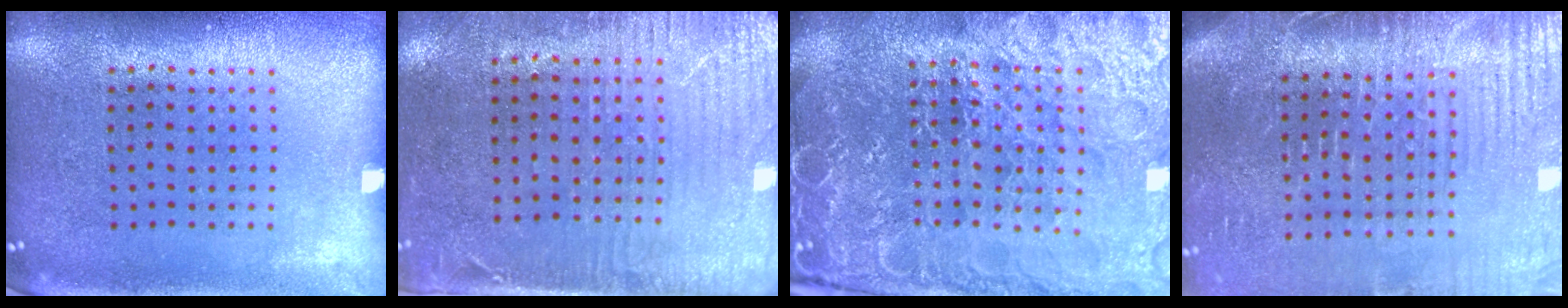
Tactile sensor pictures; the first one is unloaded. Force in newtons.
{"total": 3.1, "press": 2.6, "slide": 1.6}
{"total": 5.4, "press": 5.0, "slide": 1.9}
{"total": 4.3, "press": 4.0, "slide": 1.6}